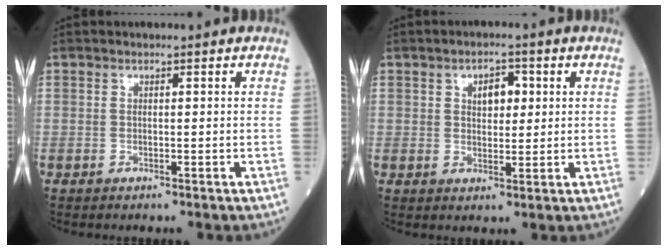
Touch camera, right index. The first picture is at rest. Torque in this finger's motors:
{"motor_torque": [0.12, 0.00, 0.05, 0.05]}